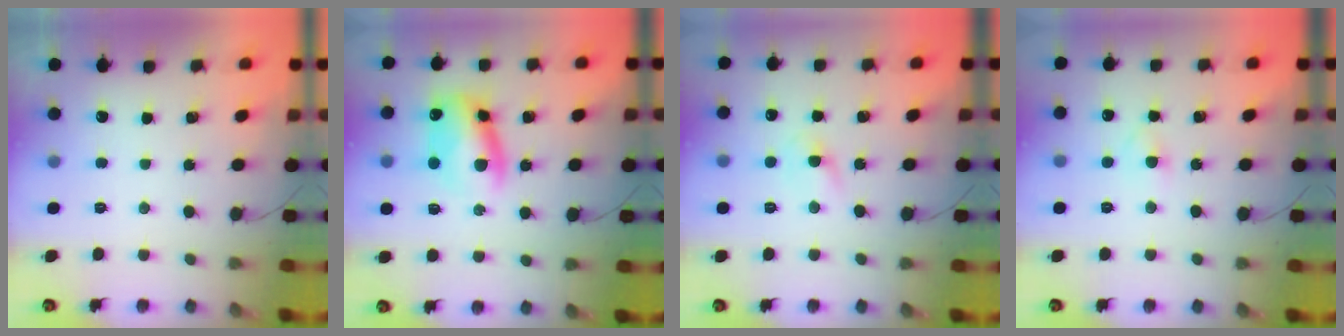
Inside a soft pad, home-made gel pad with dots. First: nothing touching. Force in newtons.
{"total": 10.4, "press": 10.2, "slide": 1.9}
{"total": 2.6, "press": 2.4, "slide": 1.1}
{"total": 2.5, "press": 2.3, "slide": 1.0}